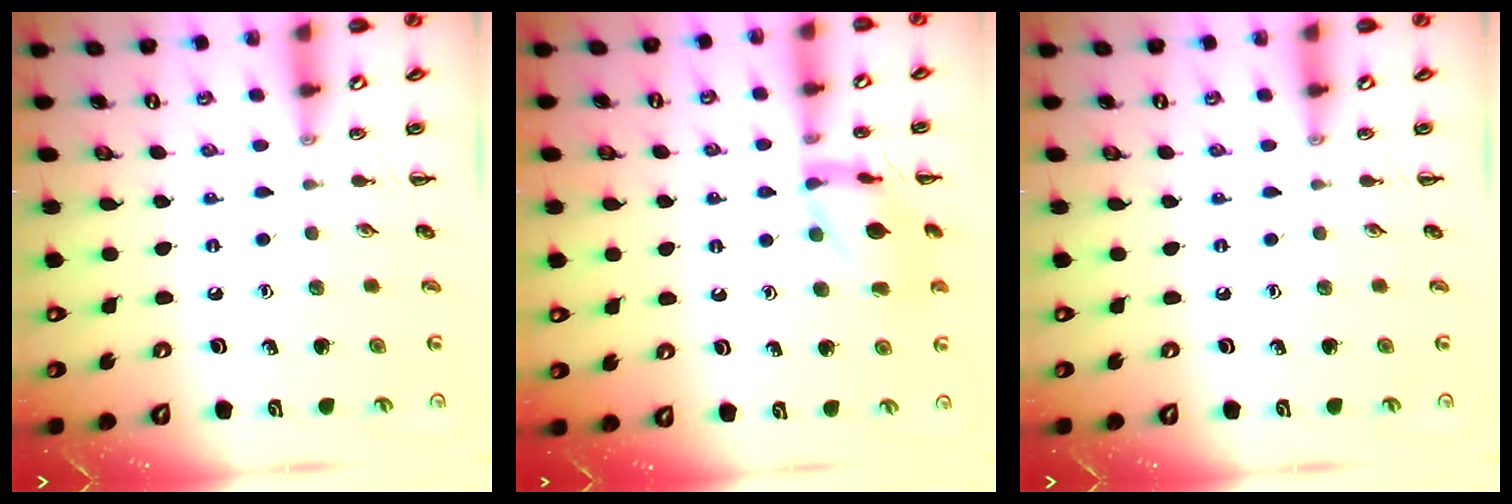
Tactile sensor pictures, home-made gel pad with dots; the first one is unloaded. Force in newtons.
{"total": 11.7, "press": 11.7, "slide": 1.0}
{"total": 0.0}